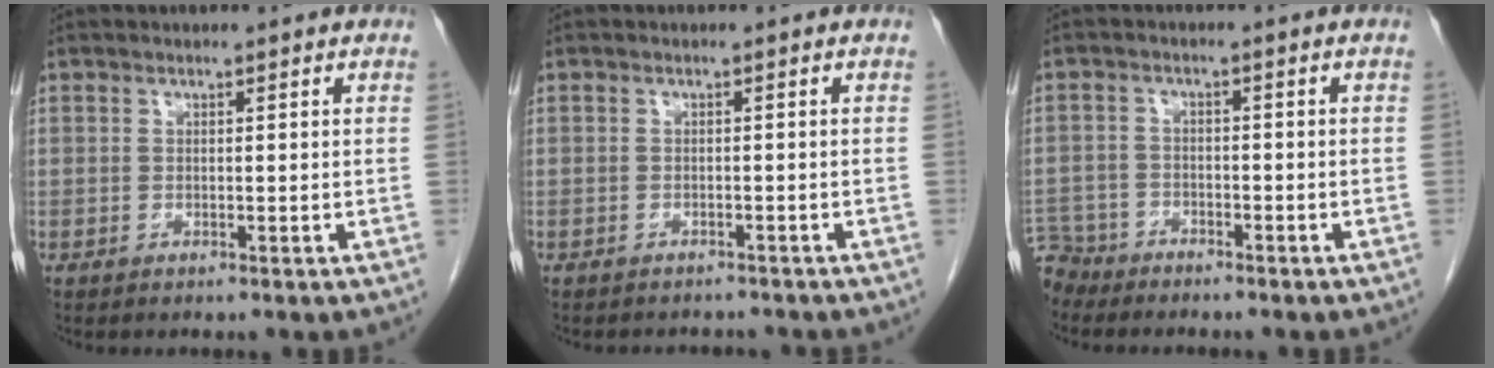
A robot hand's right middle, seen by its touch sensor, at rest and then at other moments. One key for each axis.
{"total": 4.0, "fx": -3.7, "fy": 1.3, "fz": 0.5, "tx": -0.003, "ty": 0.000, "tz": -0.046}
{"total": 5.2, "fx": -4.9, "fy": 1.9, "fz": -0.5, "tx": 0.016, "ty": -0.007, "tz": -0.092}